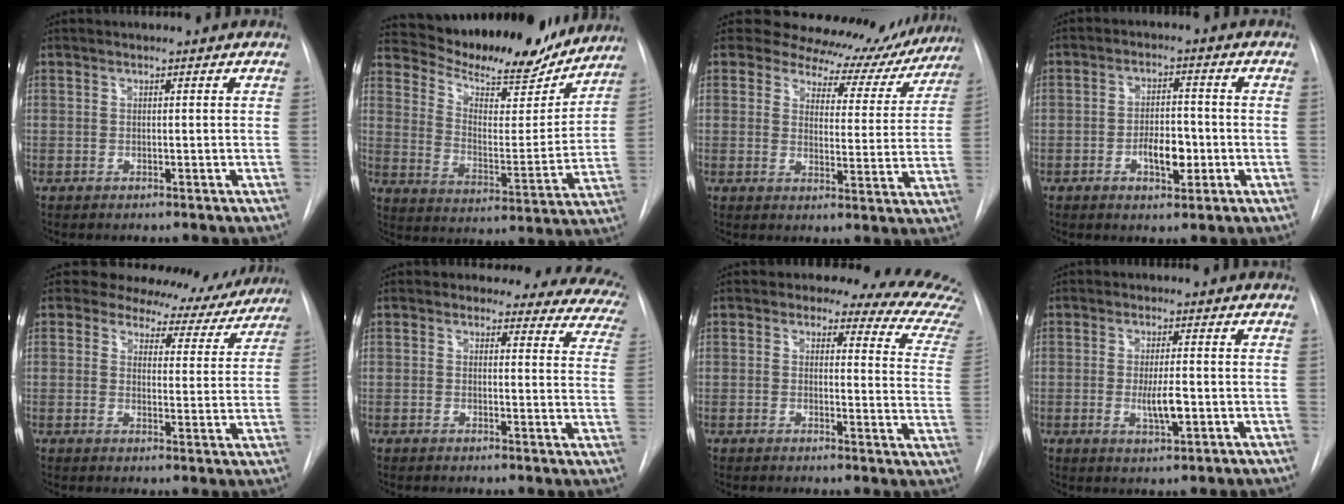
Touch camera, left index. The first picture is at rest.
{"total": 20.3, "force": [18.8, 4.2, 6.5], "torque": [-0.102, -0.021, 0.273]}
{"total": 15.1, "force": [13.7, 5.8, 2.6], "torque": [-0.006, -0.023, 0.145]}
{"total": 5.5, "force": [-1.8, 2.4, 4.6], "torque": [-0.074, 0.004, -0.026]}
{"total": 11.4, "force": [10.6, 4.2, 0.7], "torque": [0.018, -0.015, 0.106]}
{"total": 15.1, "force": [13.6, 5.8, 3.2], "torque": [-0.003, -0.054, 0.113]}
{"total": 14.6, "force": [12.5, 4.4, 5.9], "torque": [-0.036, -0.048, 0.102]}
{"total": 4.3, "force": [-0.8, 0.9, 4.1], "torque": [-0.076, -0.007, -0.011]}